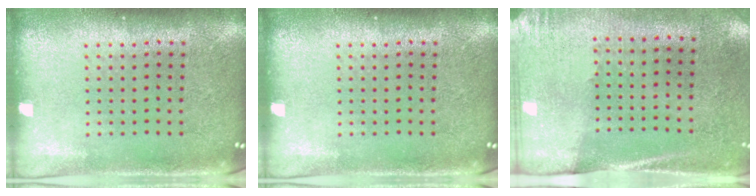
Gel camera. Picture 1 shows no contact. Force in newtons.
{"total": 0.0}
{"total": 2.7, "press": 2.3, "slide": 1.4}